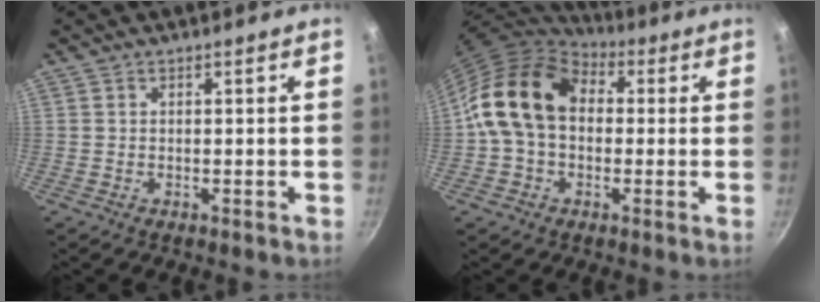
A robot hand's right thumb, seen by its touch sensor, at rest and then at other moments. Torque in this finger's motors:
{"motor_torque": [1.33, 3.12, 0.76, -0.69, 0.24]}